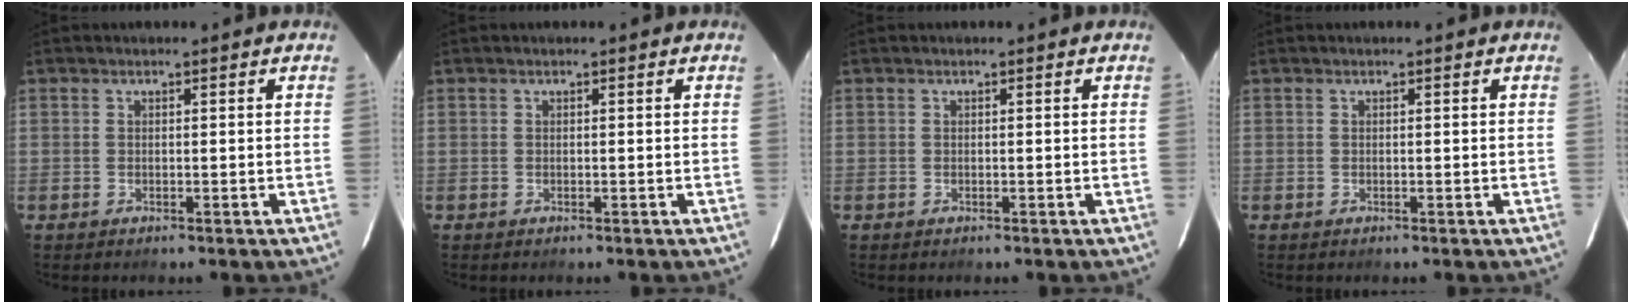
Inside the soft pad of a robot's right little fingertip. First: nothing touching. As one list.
[{"total": 0.0}, {"total": 0.0}, {"total": 0.0}]